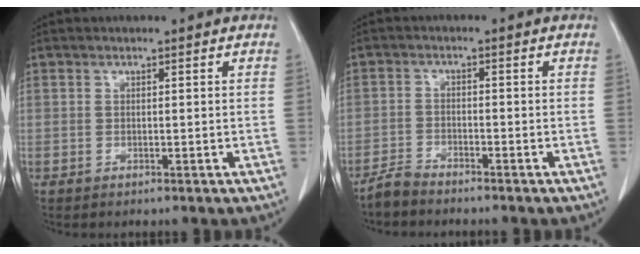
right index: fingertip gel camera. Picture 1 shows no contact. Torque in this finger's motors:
{"motor_torque": [0.18, -0.27, 0.07, 0.02]}